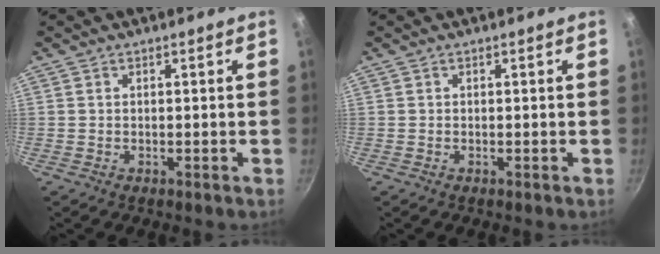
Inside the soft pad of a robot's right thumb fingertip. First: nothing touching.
{"total": 0.0}